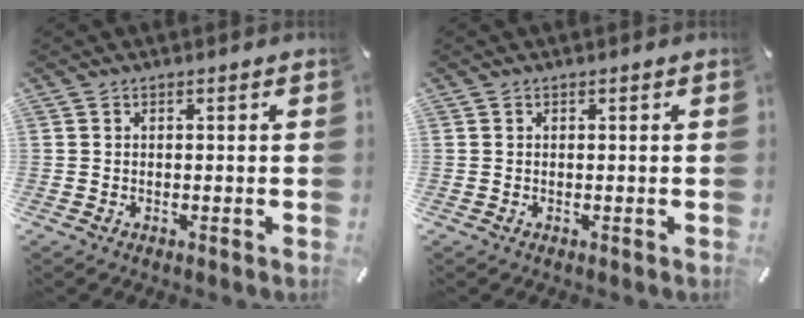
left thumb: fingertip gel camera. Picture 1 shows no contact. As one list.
[{"total": 0.0}]